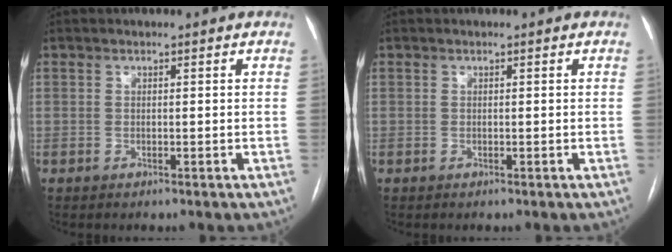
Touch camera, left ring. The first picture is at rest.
{"total": 0.0}